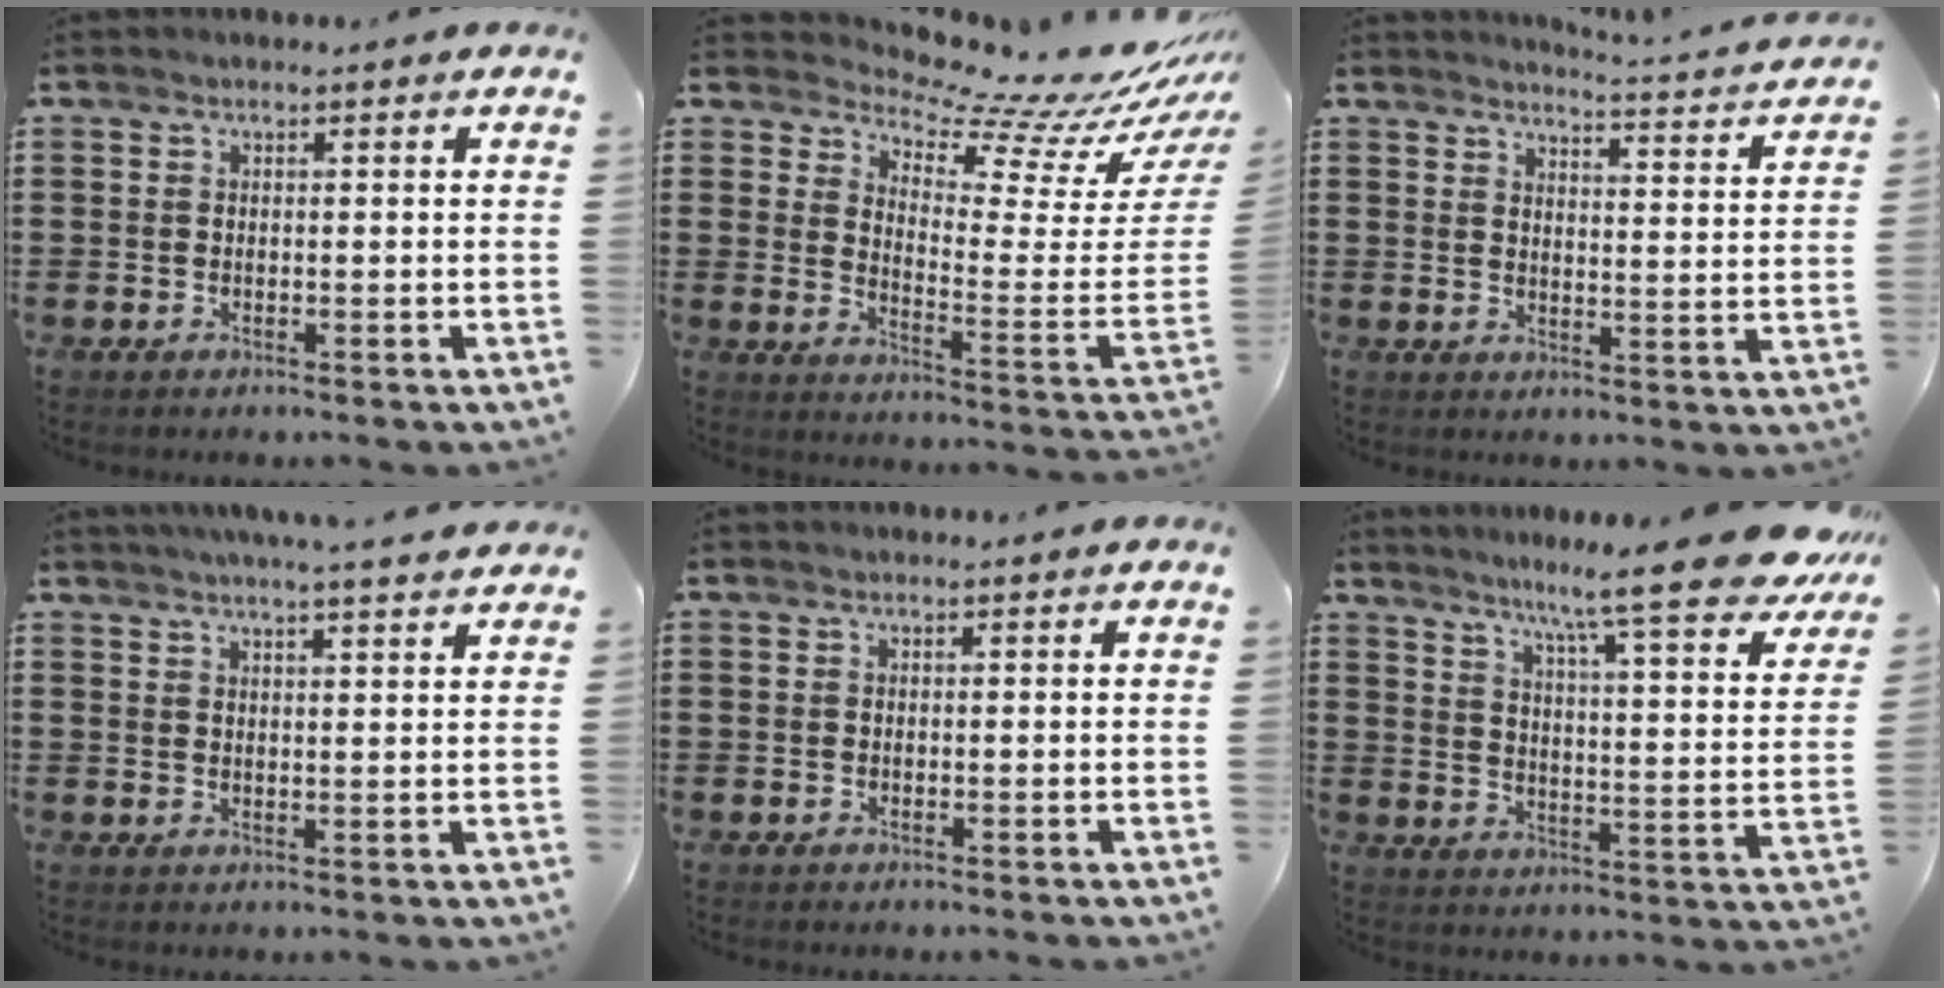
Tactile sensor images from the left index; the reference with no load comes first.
{"total": 9.4, "force": [8.4, 1.1, 4.1], "torque": [-0.079, -0.085, 0.135]}
{"total": 3.3, "force": [3.2, -0.6, 0.5], "torque": [-0.019, -0.032, 0.049]}
{"total": 3.7, "force": [3.4, -0.6, 1.4], "torque": [-0.036, -0.011, 0.060]}
{"total": 0.0}
{"total": 11.6, "force": [9.5, -0.5, 6.6], "torque": [-0.127, -0.067, 0.149]}